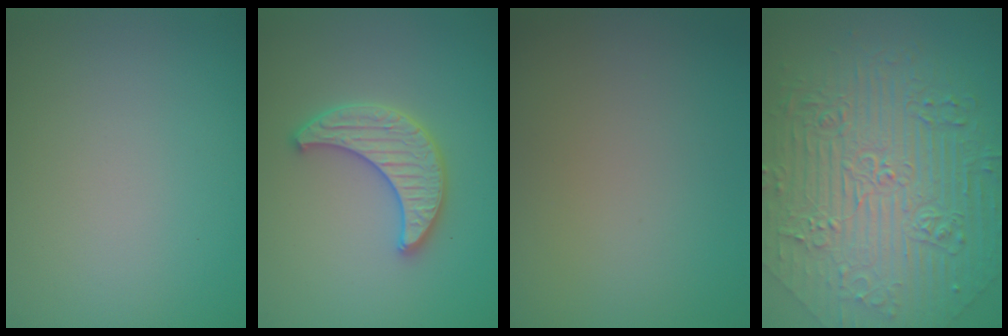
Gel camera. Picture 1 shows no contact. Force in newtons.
{"total": 3.8, "press": 3.5, "slide": 1.4}
{"total": 0.0}
{"total": 10.1, "press": 7.6, "slide": 6.6}